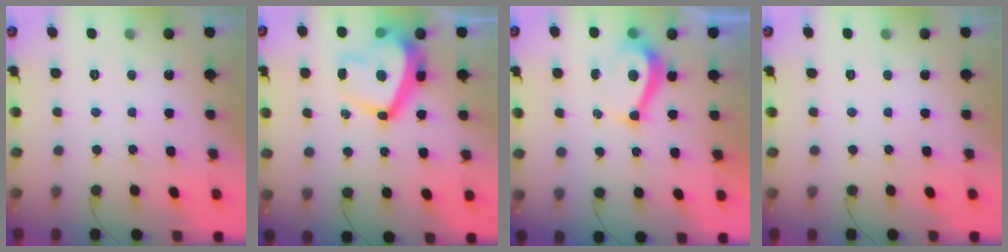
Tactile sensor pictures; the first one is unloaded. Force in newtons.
{"total": 14.3, "press": 14.2, "slide": 1.4}
{"total": 7.1, "press": 7.1, "slide": 0.8}
{"total": 0.0}